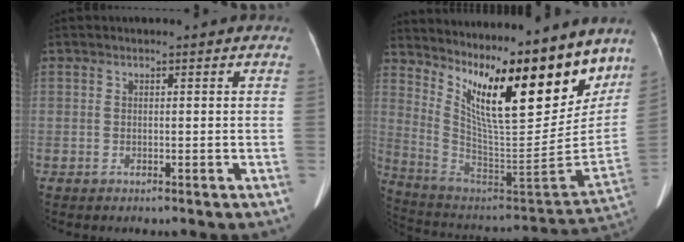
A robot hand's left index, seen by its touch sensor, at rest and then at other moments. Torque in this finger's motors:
{"motor_torque": [1.13, -1.01, 1.05, 0.21]}